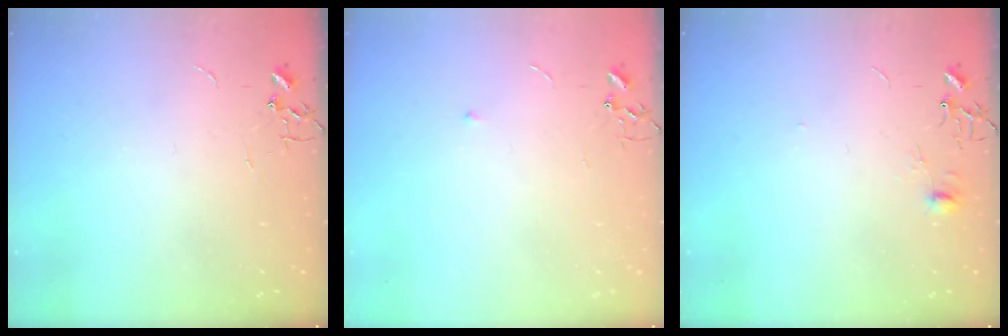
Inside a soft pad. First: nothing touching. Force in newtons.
{"total": 4.1, "press": 4.1, "slide": 0.6}
{"total": 5.5, "press": 5.5, "slide": 0.6}